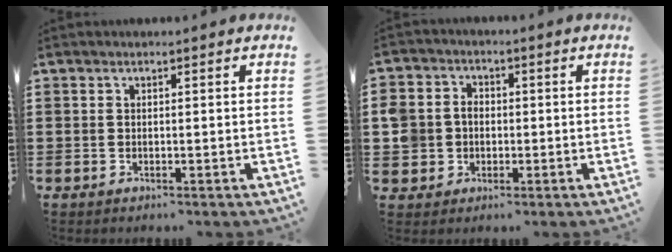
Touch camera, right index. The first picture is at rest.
{"total": 5.0, "force": [-0.7, 4.6, 1.6], "torque": [-0.060, 0.010, -0.018]}